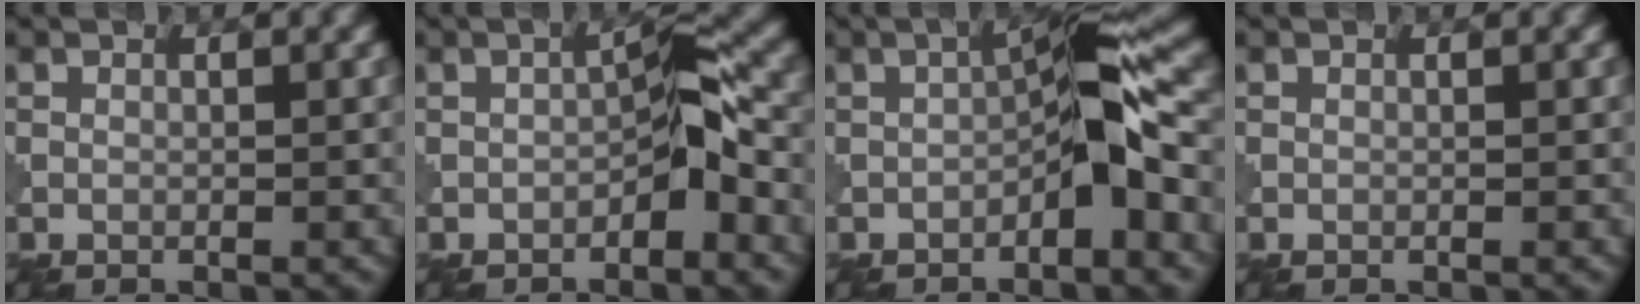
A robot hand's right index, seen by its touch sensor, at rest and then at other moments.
{"total": 3.5, "force": [-1.4, 1.2, 2.9], "torque": [-0.044, 0.014, -0.028]}
{"total": 5.3, "force": [-1.8, 1.4, 4.8], "torque": [-0.073, 0.022, -0.036]}
{"total": 0.0}